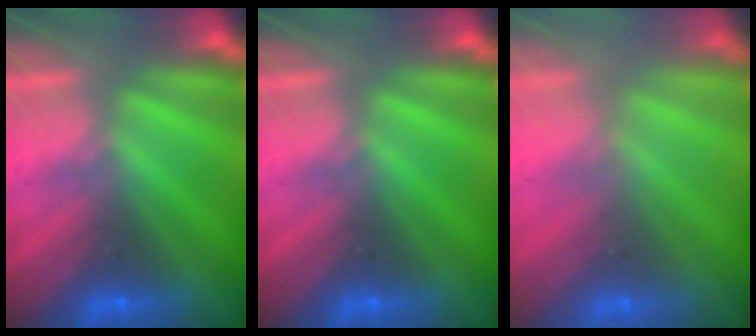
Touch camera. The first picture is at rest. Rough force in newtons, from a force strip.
{"total": 0.0}
{"total": 2.4}